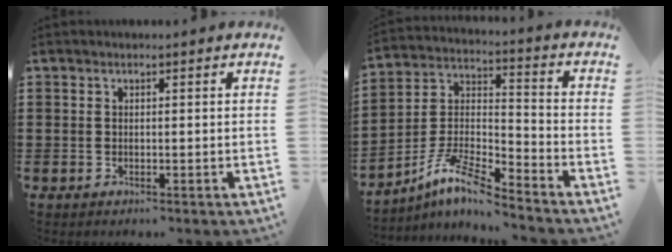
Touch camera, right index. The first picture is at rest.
{"total": 8.8, "force": [-7.3, 0.9, 4.8], "torque": [-0.113, -0.004, -0.146]}